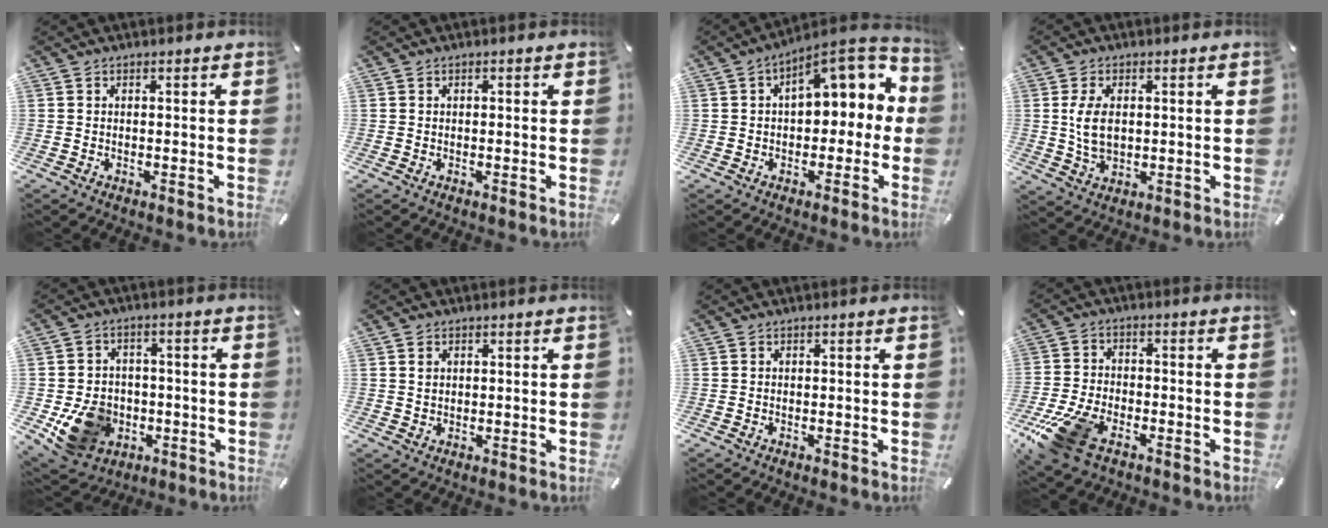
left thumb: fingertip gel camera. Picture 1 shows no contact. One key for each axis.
{"total": 0.0}
{"total": 11.1, "fx": 3.7, "fy": 6.2, "fz": 8.4, "tx": -0.101, "ty": -0.030, "tz": 0.060}
{"total": 7.0, "fx": 1.0, "fy": 4.5, "fz": 5.3, "tx": -0.118, "ty": 0.000, "tz": 0.015}
{"total": 12.2, "fx": -3.6, "fy": 10.3, "fz": 5.5, "tx": -0.117, "ty": 0.021, "tz": -0.054}
{"total": 1.6, "fx": 0.6, "fy": 1.4, "fz": 0.6, "tx": -0.006, "ty": 0.000, "tz": 0.009}
{"total": 0.0}
{"total": 12.5, "fx": -7.1, "fy": 6.8, "fz": 7.8, "tx": -0.163, "ty": 0.024, "tz": -0.127}